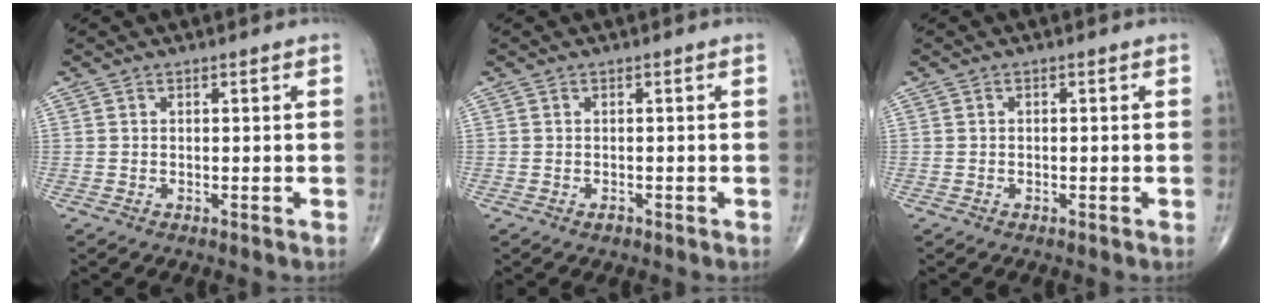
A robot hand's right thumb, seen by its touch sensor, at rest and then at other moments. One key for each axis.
{"total": 0.6, "fx": -0.4, "fy": 0.4, "fz": 0.2, "tx": 0.000, "ty": 0.002, "tz": -0.007}
{"total": 0.5, "fx": -0.1, "fy": 0.3, "fz": 0.4, "tx": -0.009, "ty": 0.005, "tz": -0.003}